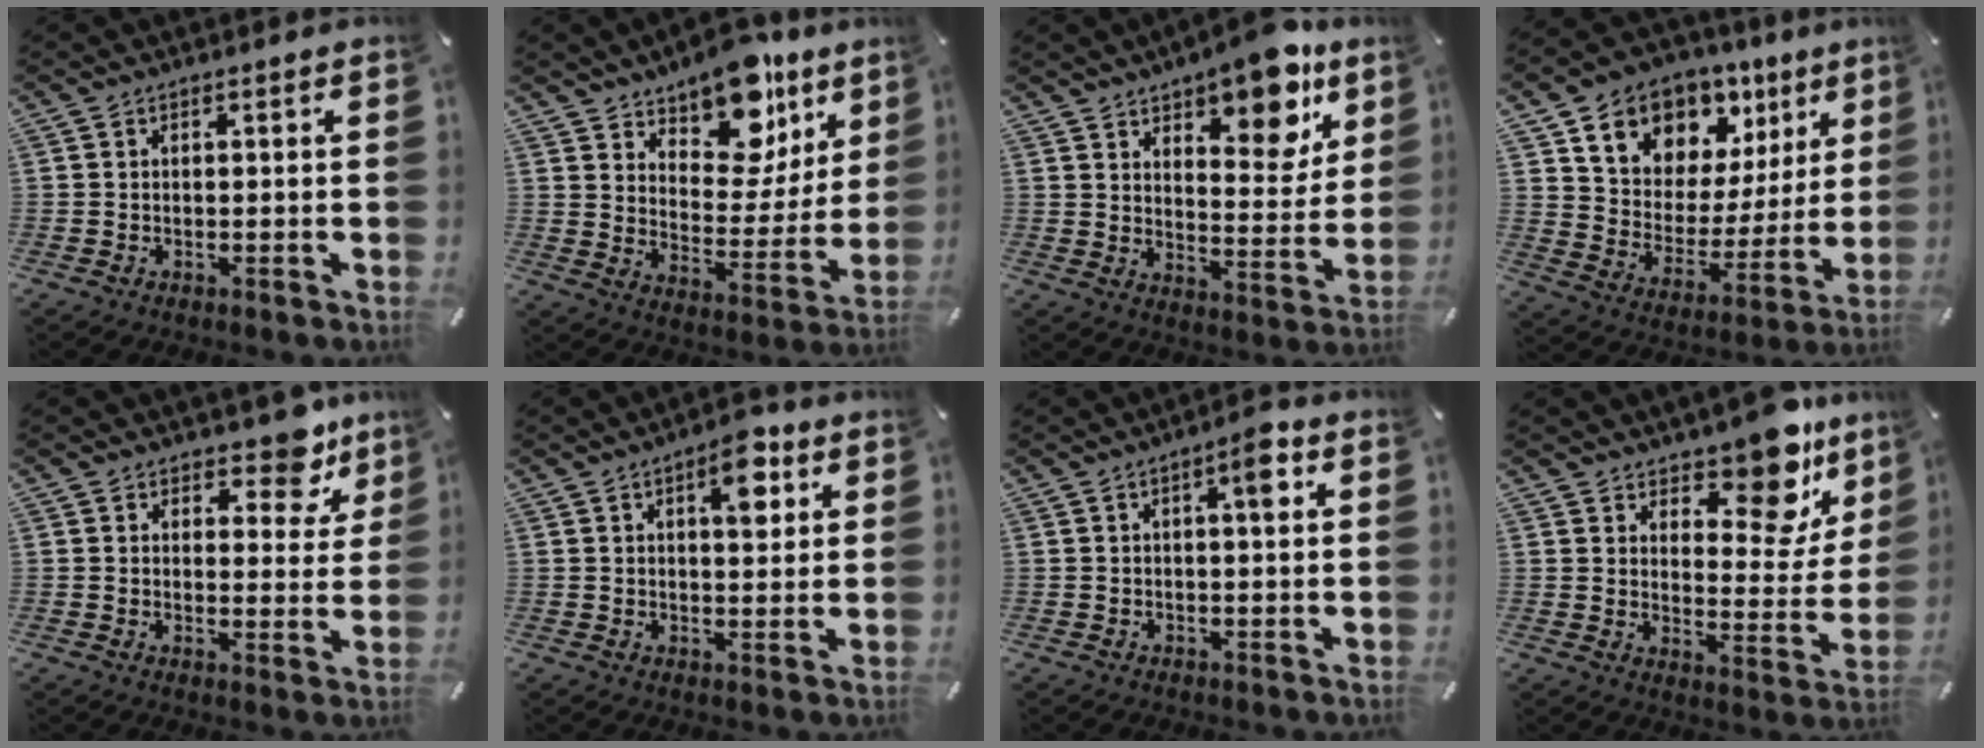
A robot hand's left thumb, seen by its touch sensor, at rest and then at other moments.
{"total": 16.0, "force": [12.8, 7.9, 5.5], "torque": [-0.071, -0.109, 0.225]}
{"total": 13.0, "force": [9.7, 5.4, 6.8], "torque": [-0.069, -0.075, 0.164]}
{"total": 10.8, "force": [7.6, 7.6, 0.8], "torque": [-0.019, -0.080, 0.138]}
{"total": 8.8, "force": [6.7, 4.4, 3.7], "torque": [-0.024, -0.052, 0.112]}
{"total": 8.4, "force": [3.8, 4.0, 6.4], "torque": [-0.075, -0.014, 0.057]}
{"total": 4.7, "force": [1.4, 1.2, 4.4], "torque": [-0.065, -0.001, 0.014]}
{"total": 13.9, "force": [10.9, 6.3, 6.0], "torque": [-0.059, -0.104, 0.187]}